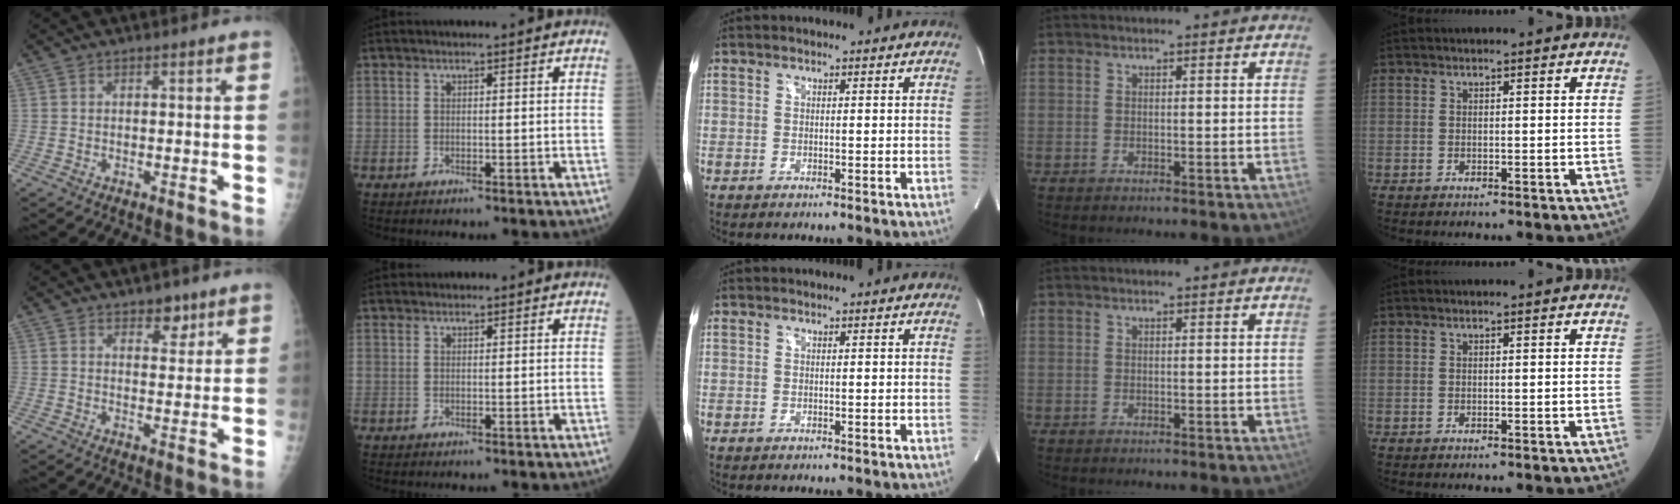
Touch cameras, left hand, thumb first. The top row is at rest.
{"thumb": {"total": 3.8, "force": [2.5, 2.2, 1.8], "torque": [0.000, -0.015, 0.035]}}